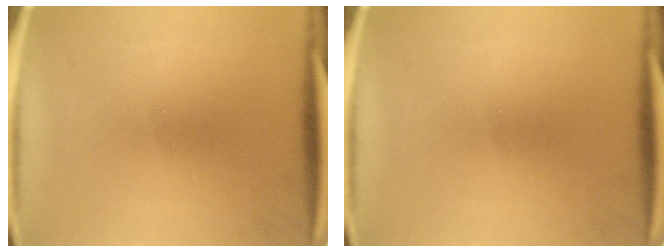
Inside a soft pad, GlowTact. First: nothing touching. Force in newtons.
{"total": 0.0}